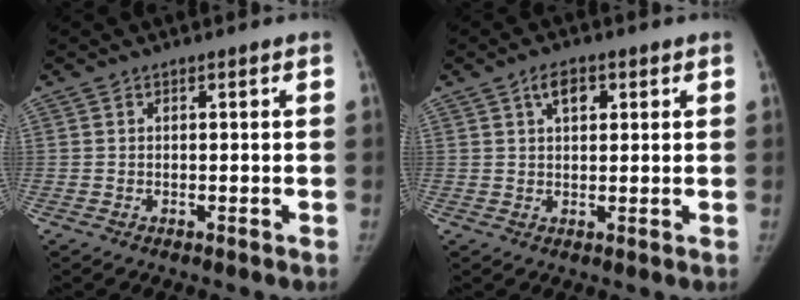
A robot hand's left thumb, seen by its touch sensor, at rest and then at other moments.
{"total": 4.1, "force": [1.9, 2.4, 2.8], "torque": [-0.035, -0.001, 0.030]}